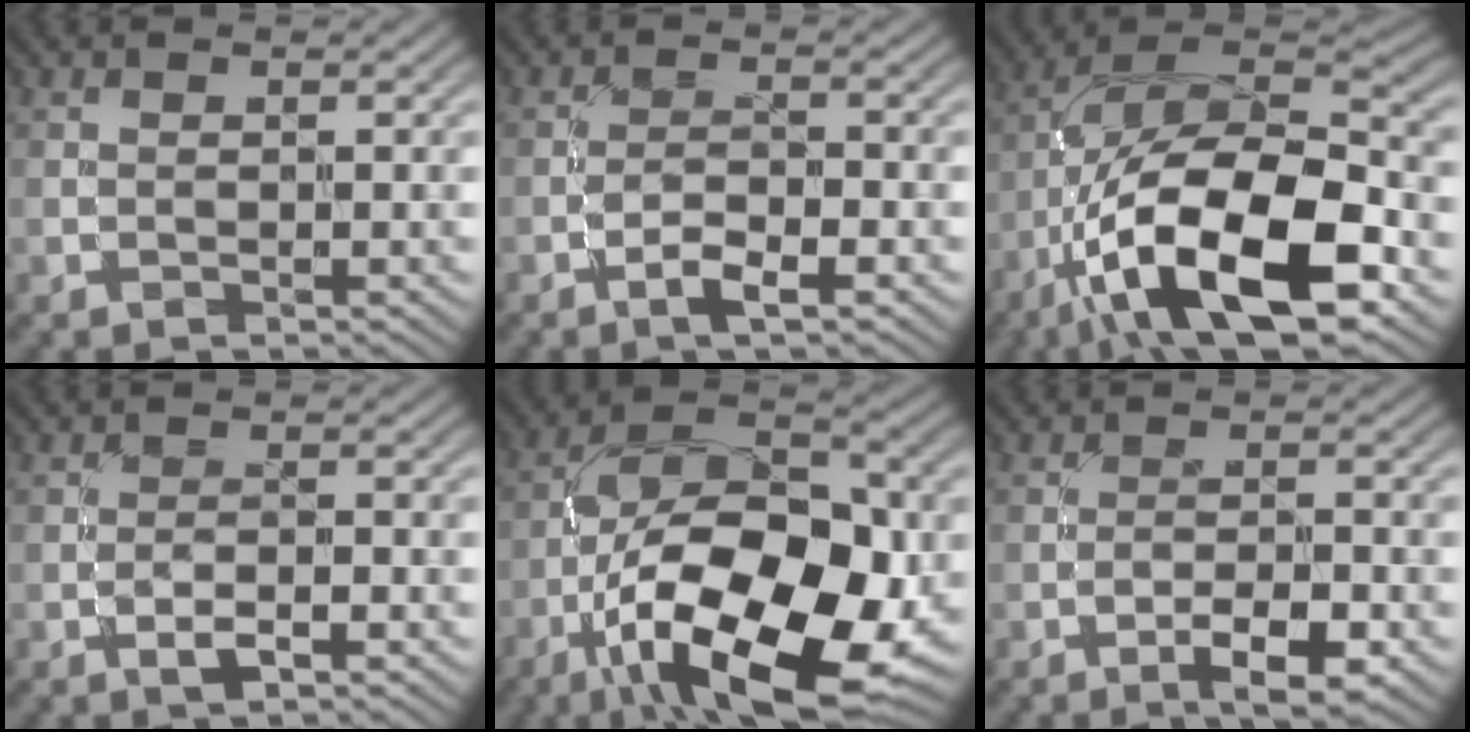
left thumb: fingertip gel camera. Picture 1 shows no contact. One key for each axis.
{"total": 2.6, "fx": -1.8, "fy": 0.6, "fz": 1.9, "tx": -0.037, "ty": 0.007, "tz": -0.037}
{"total": 18.1, "fx": -7.8, "fy": 7.3, "fz": 14.7, "tx": -0.266, "ty": 0.003, "tz": -0.146}
{"total": 1.7, "fx": -1.0, "fy": 0.4, "fz": 1.3, "tx": -0.023, "ty": 0.006, "tz": -0.019}
{"total": 18.2, "fx": -6.5, "fy": 8.5, "fz": 14.8, "tx": -0.239, "ty": 0.000, "tz": -0.120}
{"total": 4.0, "fx": -2.3, "fy": 1.1, "fz": 3.1, "tx": -0.052, "ty": 0.006, "tz": -0.037}